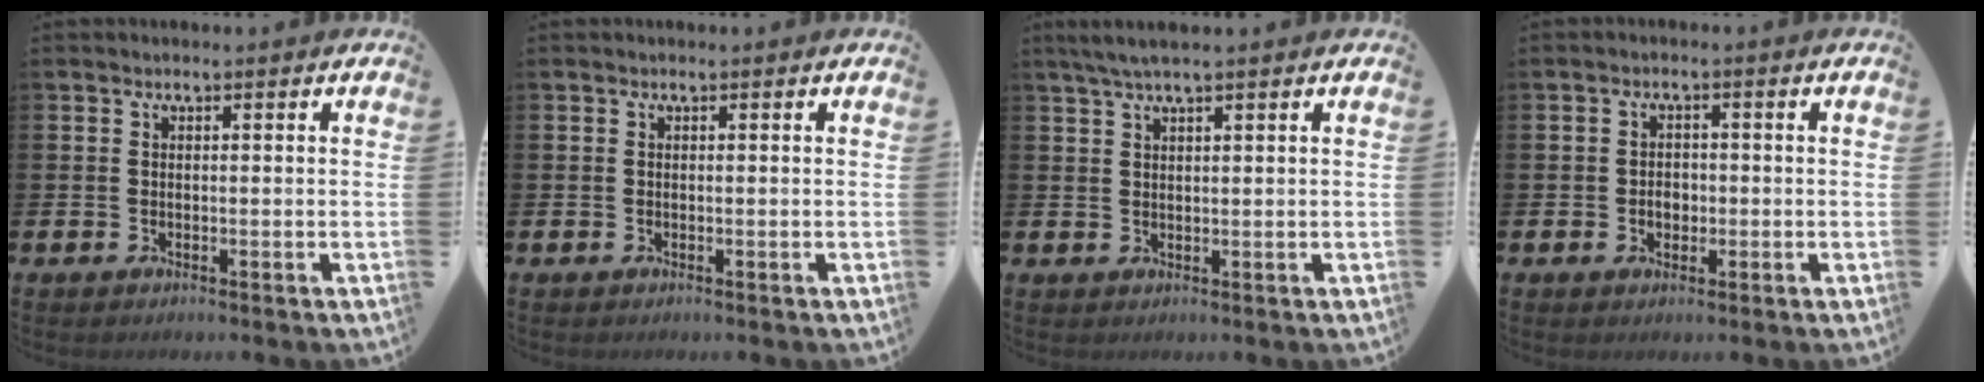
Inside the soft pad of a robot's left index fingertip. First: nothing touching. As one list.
[{"total": 0.0}, {"total": 2.6, "force": [2.0, 0.1, 1.6], "torque": [-0.042, 0.005, 0.037]}, {"total": 2.2, "force": [-0.5, 1.7, 1.3], "torque": [-0.009, 0.000, -0.015]}]